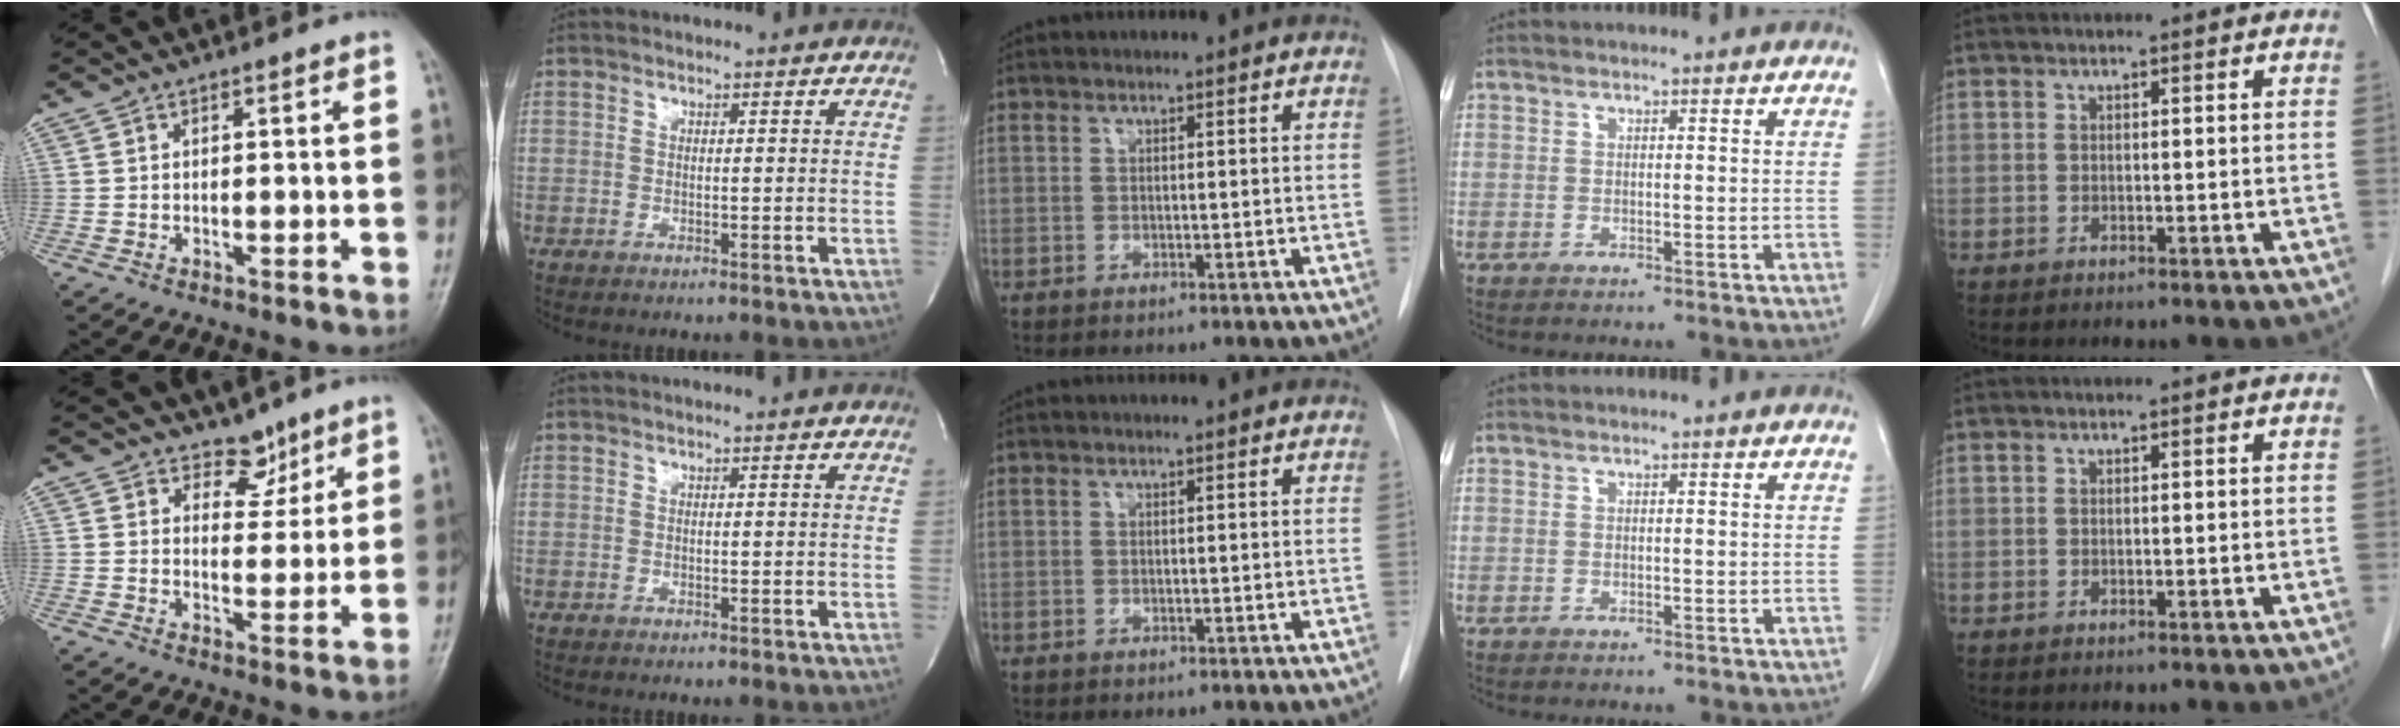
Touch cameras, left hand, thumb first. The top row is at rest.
{"thumb": {"total": 4.9, "force": [3.6, 3.0, 1.2], "torque": [0.015, -0.026, 0.057]}}